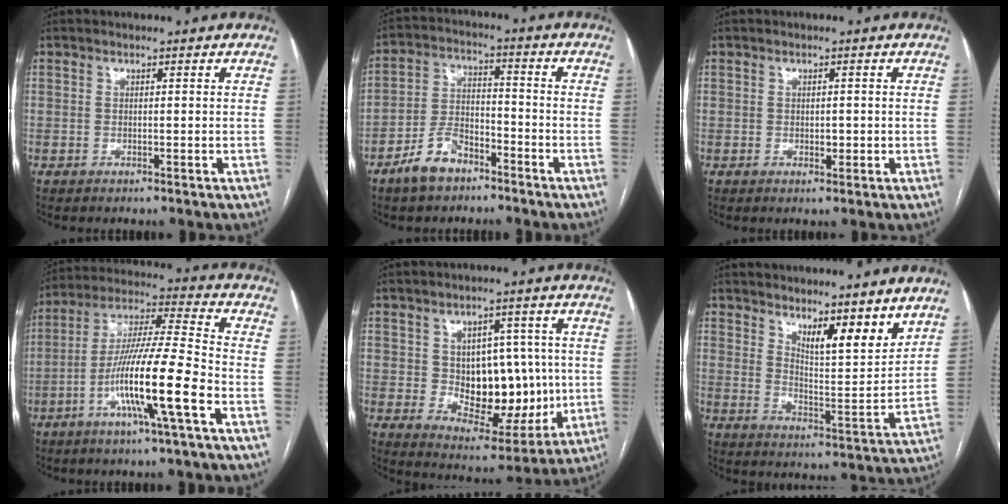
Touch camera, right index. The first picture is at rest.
{"total": 7.9, "force": [-5.4, 4.0, 4.2], "torque": [-0.094, 0.010, -0.100]}
{"total": 1.6, "force": [-0.2, 1.0, 1.2], "torque": [-0.015, 0.000, 0.000]}
{"total": 15.3, "force": [-5.8, -0.2, 14.2], "torque": [-0.267, -0.002, -0.109]}
{"total": 13.8, "force": [0.0, 8.4, 10.9], "torque": [-0.147, 0.017, 0.022]}
{"total": 9.0, "force": [7.0, 1.8, 5.4], "torque": [-0.085, -0.014, 0.124]}